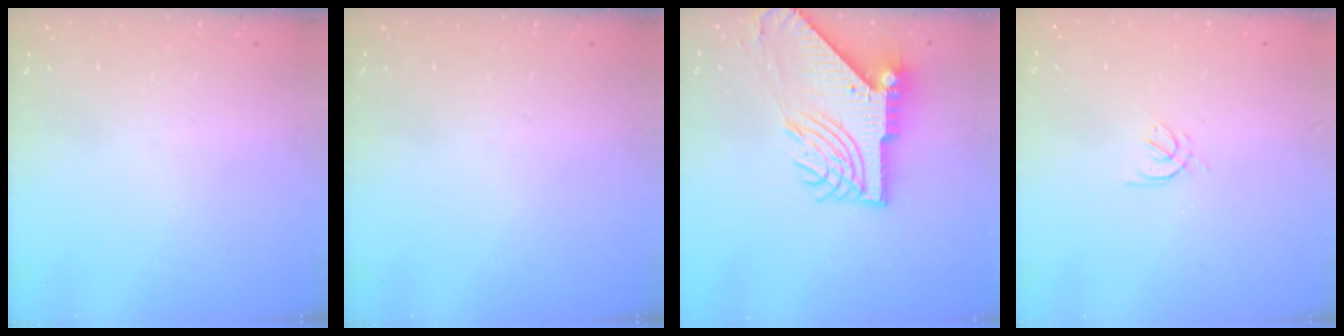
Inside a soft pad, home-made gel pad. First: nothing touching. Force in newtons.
{"total": 0.0}
{"total": 14.3, "press": 14.3, "slide": 1.5}
{"total": 2.1, "press": 2.0, "slide": 0.6}